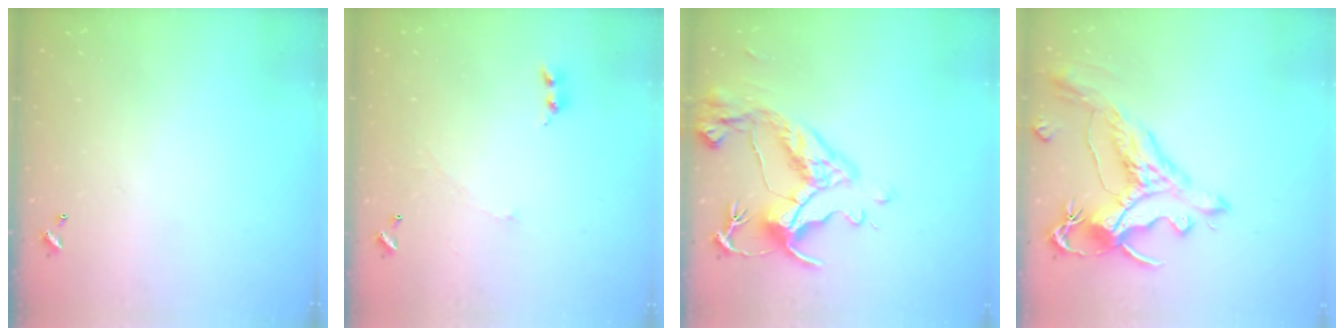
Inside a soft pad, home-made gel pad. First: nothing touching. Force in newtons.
{"total": 2.0, "press": 1.9, "slide": 0.7}
{"total": 9.1, "press": 9.0, "slide": 1.6}
{"total": 3.8, "press": 3.4, "slide": 1.7}